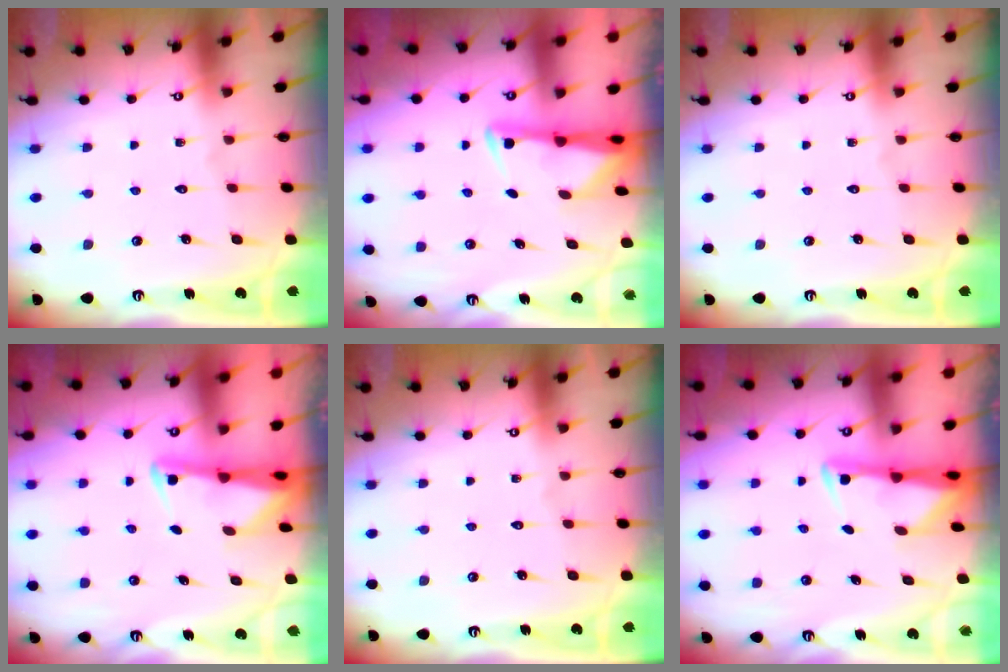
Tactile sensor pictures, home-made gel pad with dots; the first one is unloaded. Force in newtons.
{"total": 3.0, "press": 2.9, "slide": 0.5}
{"total": 0.0}
{"total": 2.3, "press": 2.2, "slide": 0.4}
{"total": 0.0}
{"total": 3.0, "press": 2.9, "slide": 0.5}